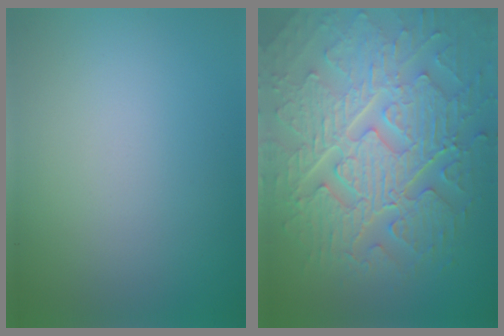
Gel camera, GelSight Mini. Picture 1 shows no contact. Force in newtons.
{"total": 10.6, "press": 7.0, "slide": 7.9}